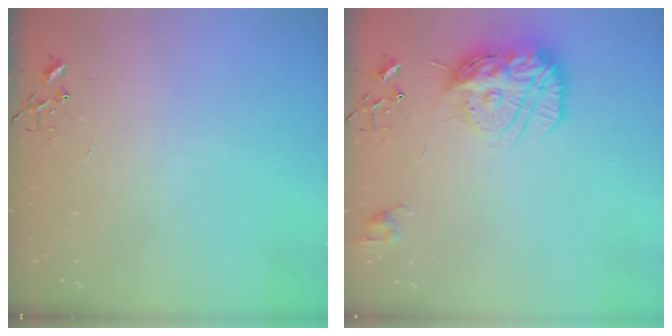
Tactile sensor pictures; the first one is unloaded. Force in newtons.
{"total": 15.8, "press": 15.8, "slide": 1.4}